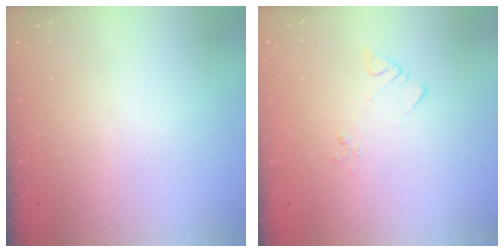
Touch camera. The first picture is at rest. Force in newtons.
{"total": 2.4, "press": 2.4, "slide": 0.4}